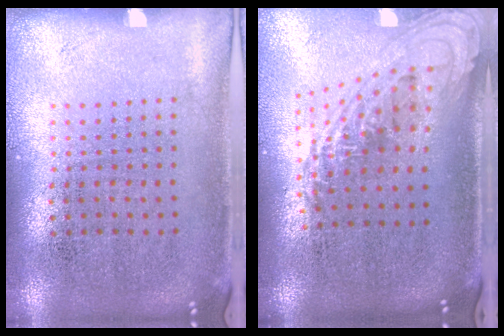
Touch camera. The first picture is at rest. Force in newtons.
{"total": 2.2, "press": 1.6, "slide": 1.5}